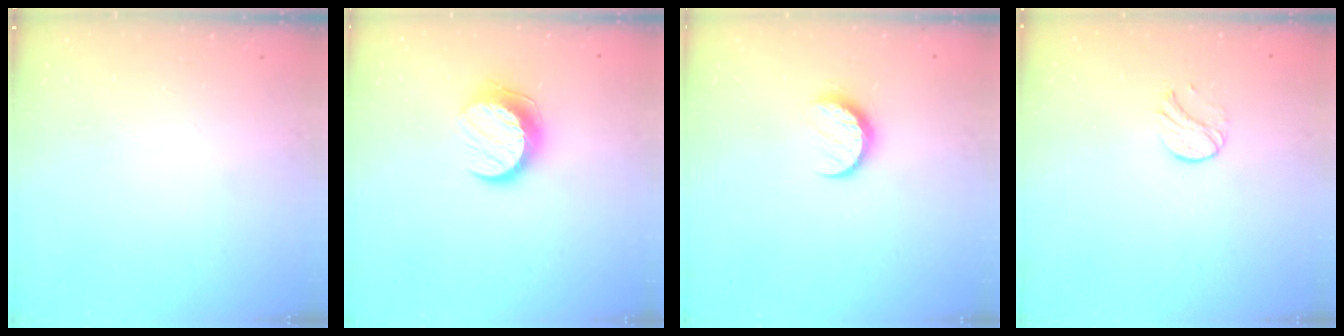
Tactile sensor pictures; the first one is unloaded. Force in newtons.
{"total": 10.4, "press": 10.4, "slide": 0.2}
{"total": 7.1, "press": 7.1, "slide": 0.7}
{"total": 6.4, "press": 6.4, "slide": 0.6}